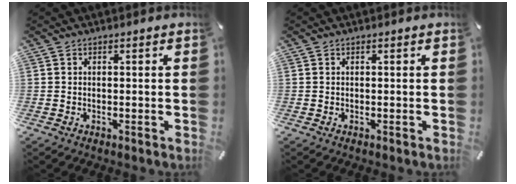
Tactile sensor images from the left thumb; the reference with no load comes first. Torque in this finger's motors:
{"motor_torque": [-0.03, -0.01, 0.00, 0.01, 0.00]}